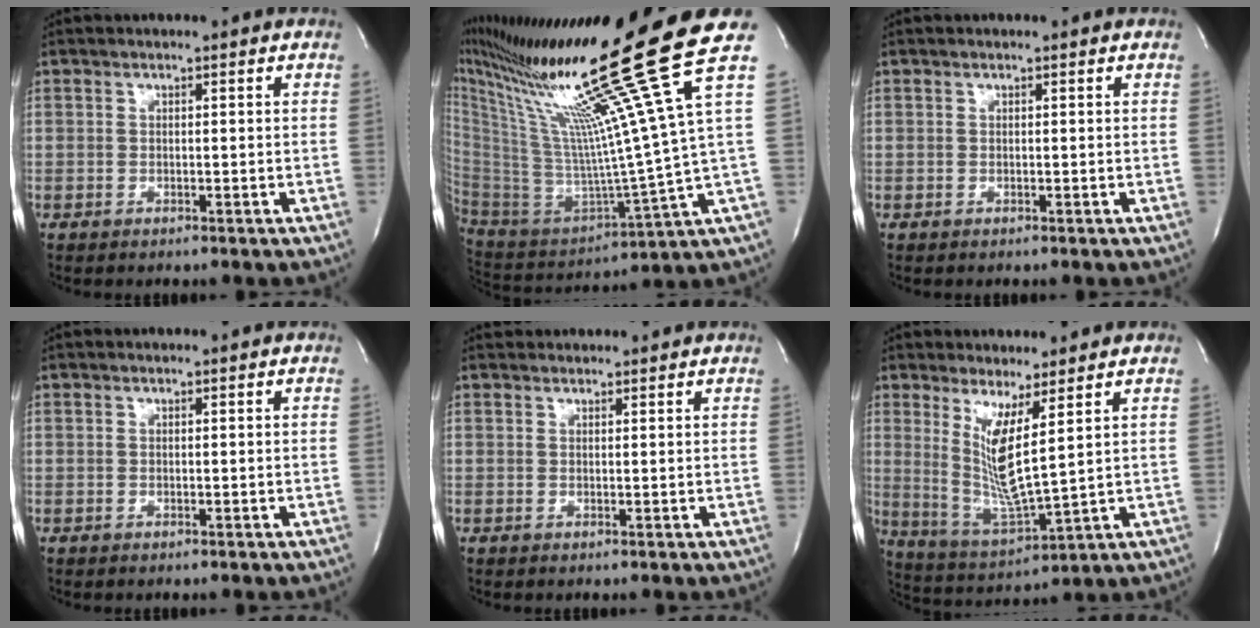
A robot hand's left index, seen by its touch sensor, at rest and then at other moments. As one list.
[{"total": 26.9, "force": [18.5, -3.9, 19.2], "torque": [-0.341, -0.050, 0.309]}, {"total": 0.0}, {"total": 0.0}, {"total": 3.0, "force": [2.9, 0.7, 0.1], "torque": [-0.004, 0.028, 0.040]}, {"total": 8.6, "force": [2.7, 0.1, 8.1], "torque": [-0.167, -0.035, 0.060]}]